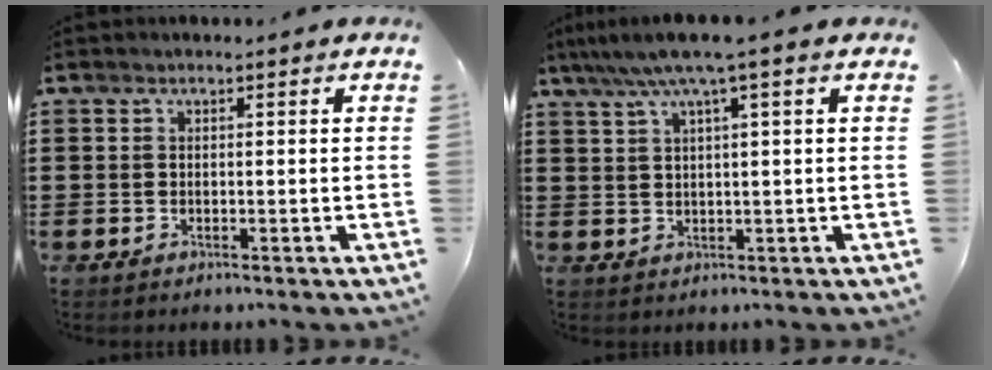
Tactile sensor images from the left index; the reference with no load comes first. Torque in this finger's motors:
{"motor_torque": [1.52, -0.62, 0.72, 0.21]}